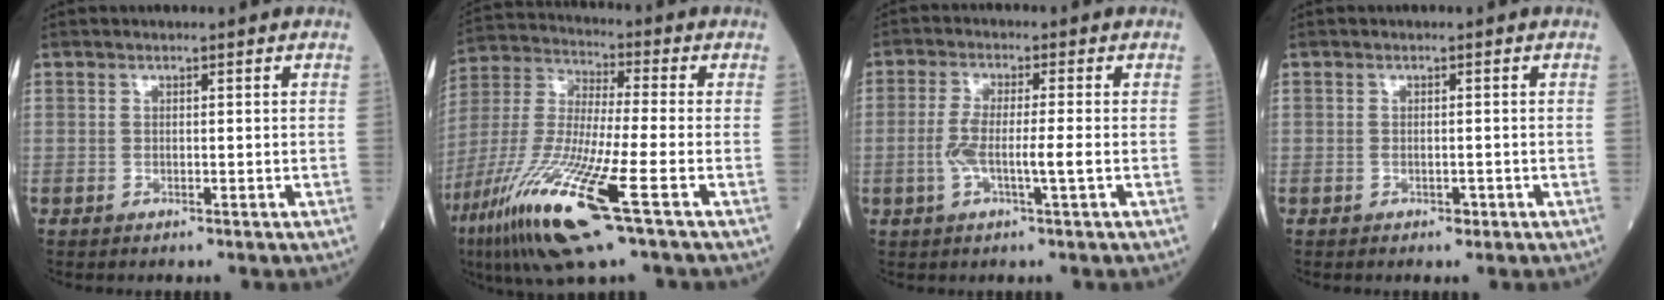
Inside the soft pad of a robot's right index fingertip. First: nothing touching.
{"total": 18.9, "force": [-9.1, 1.5, 16.5], "torque": [-0.377, -0.049, -0.177]}
{"total": 5.4, "force": [-1.1, 0.2, 5.2], "torque": [-0.110, 0.001, -0.023]}
{"total": 1.0, "force": [-0.4, 0.6, 0.6], "torque": [-0.008, 0.001, -0.004]}